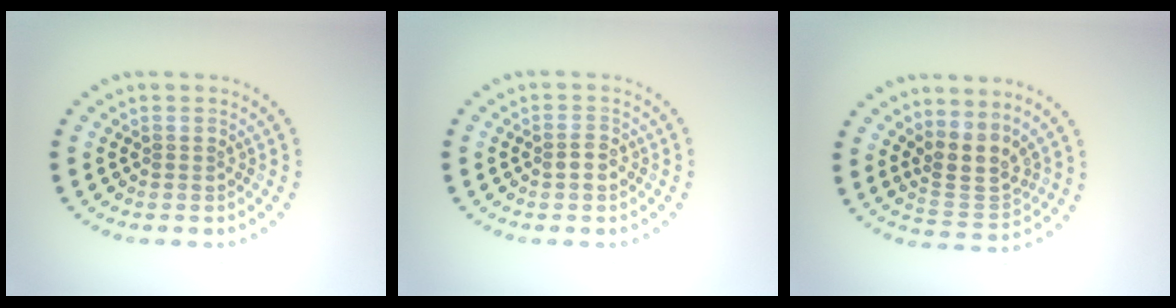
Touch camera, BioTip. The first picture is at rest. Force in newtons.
{"total": 1.3, "press": 1.3, "slide": 0.1}
{"total": 3.0, "press": 2.2, "slide": 2.0}